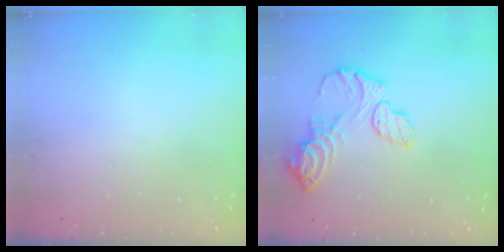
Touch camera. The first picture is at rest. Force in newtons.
{"total": 12.9, "press": 12.9, "slide": 1.1}